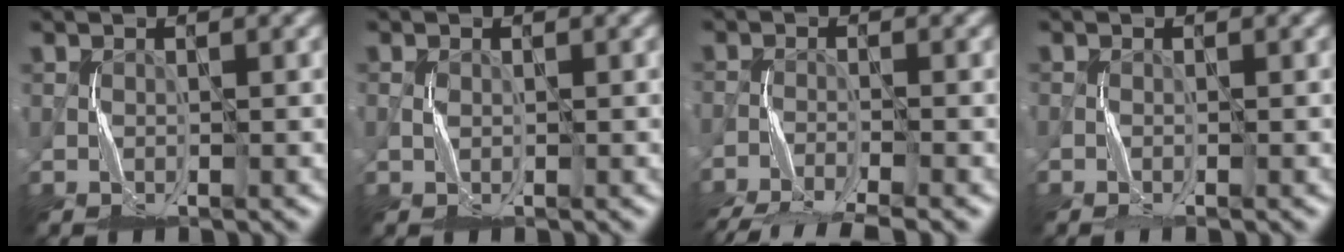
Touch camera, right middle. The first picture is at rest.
{"total": 0.0}
{"total": 7.0, "force": [-6.3, 0.8, 3.0], "torque": [-0.048, -0.020, -0.114]}
{"total": 0.8, "force": [-0.7, -0.1, 0.3], "torque": [-0.006, -0.004, -0.014]}